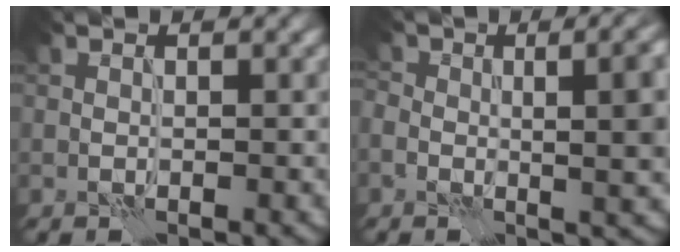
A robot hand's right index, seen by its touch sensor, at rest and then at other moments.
{"total": 9.3, "force": [0.6, 4.6, 8.1], "torque": [-0.093, -0.001, 0.010]}